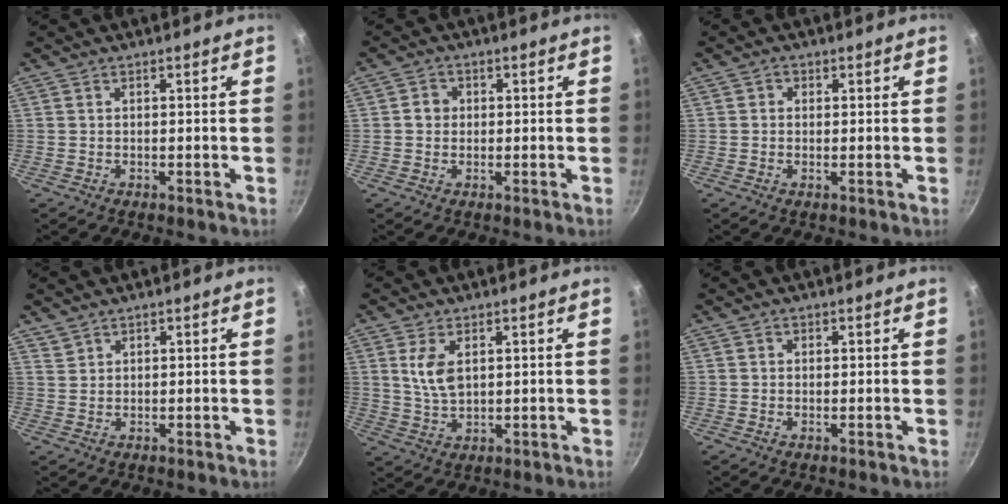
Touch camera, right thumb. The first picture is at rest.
{"total": 2.6, "force": [0.1, 2.4, 0.9], "torque": [-0.001, 0.006, -0.003]}
{"total": 4.7, "force": [1.2, 4.3, 1.6], "torque": [0.009, -0.001, 0.006]}
{"total": 1.7, "force": [1.4, 1.0, 0.1], "torque": [0.009, 0.004, 0.031]}
{"total": 6.0, "force": [1.9, 3.2, 4.6], "torque": [-0.085, -0.016, 0.042]}
{"total": 0.7, "force": [0.2, 0.6, 0.3], "torque": [-0.005, 0.002, 0.001]}